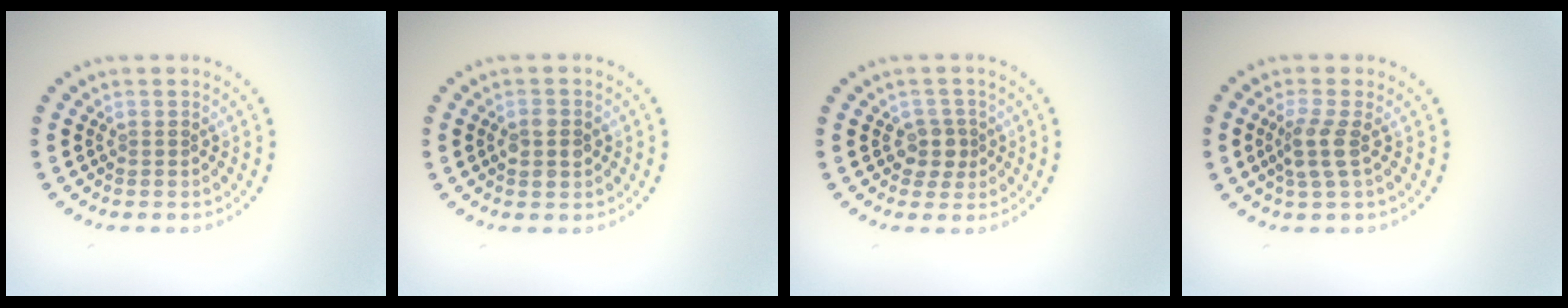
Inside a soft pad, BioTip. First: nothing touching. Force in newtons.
{"total": 2.1, "press": 2.1, "slide": 0.4}
{"total": 2.0, "press": 1.6, "slide": 1.1}
{"total": 2.4, "press": 1.9, "slide": 1.5}